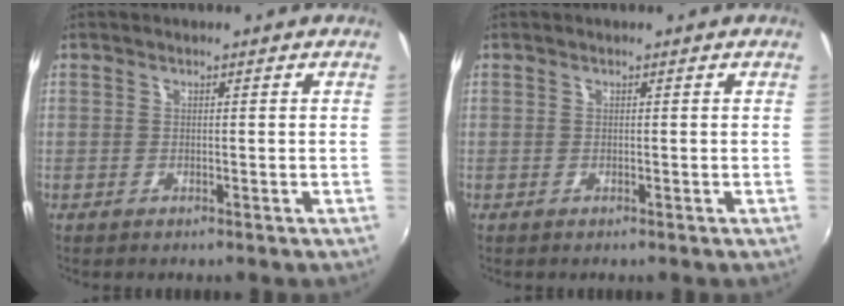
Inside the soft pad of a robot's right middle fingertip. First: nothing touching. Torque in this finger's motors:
{"motor_torque": [0.16, -0.19, 0.02, 0.00]}